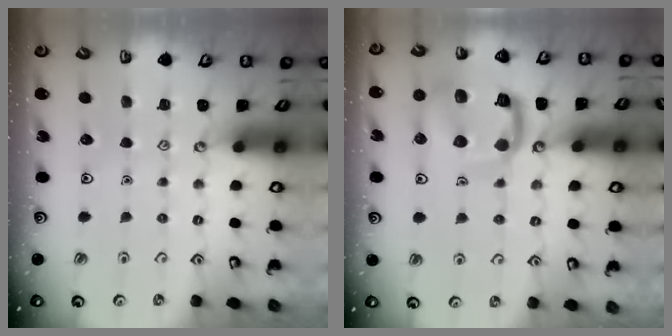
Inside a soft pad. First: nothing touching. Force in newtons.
{"total": 13.5, "press": 13.4, "slide": 1.3}